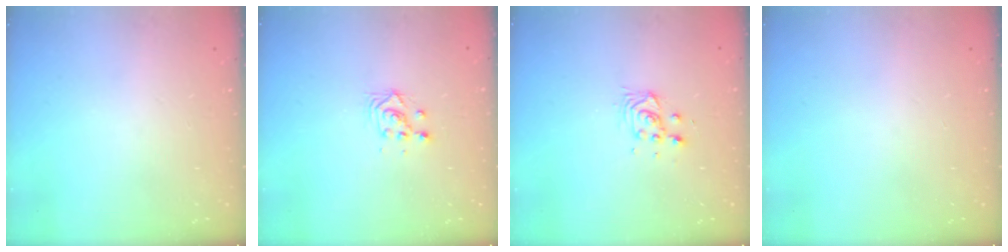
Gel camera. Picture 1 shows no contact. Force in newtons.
{"total": 2.8, "press": 2.8, "slide": 0.1}
{"total": 3.9, "press": 3.8, "slide": 0.6}
{"total": 0.0}